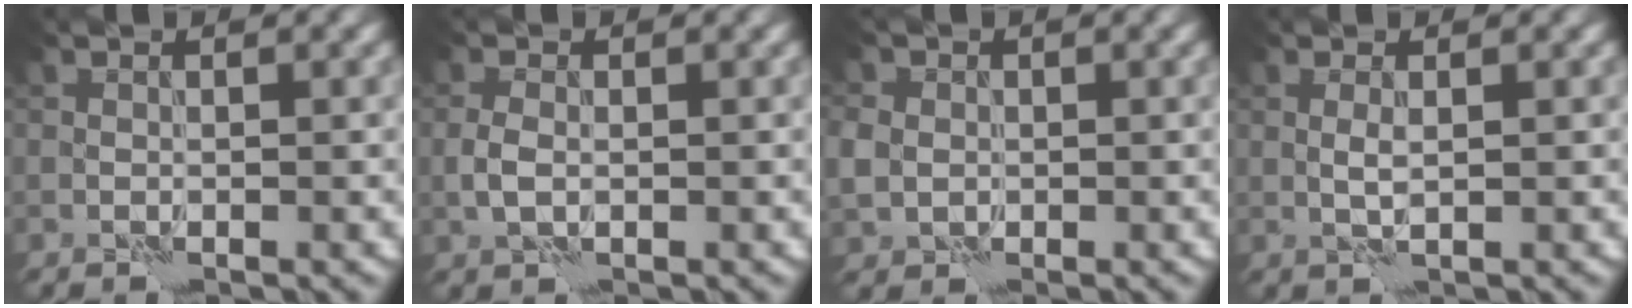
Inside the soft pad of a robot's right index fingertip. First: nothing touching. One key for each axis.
{"total": 1.8, "fx": -0.4, "fy": 1.0, "fz": 1.4, "tx": -0.035, "ty": 0.002, "tz": -0.012}
{"total": 2.7, "fx": -0.1, "fy": 2.5, "fz": 0.9, "tx": -0.028, "ty": 0.000, "tz": -0.004}
{"total": 1.0, "fx": 0.1, "fy": 0.1, "fz": 1.0, "tx": -0.024, "ty": 0.002, "tz": 0.000}